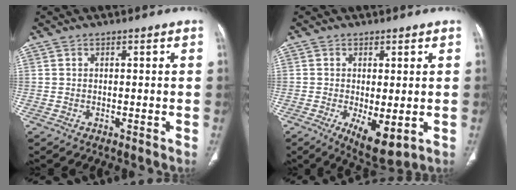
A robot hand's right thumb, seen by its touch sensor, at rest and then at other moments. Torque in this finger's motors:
{"motor_torque": [-0.70, 0.52, -0.07, 0.22, 0.07]}